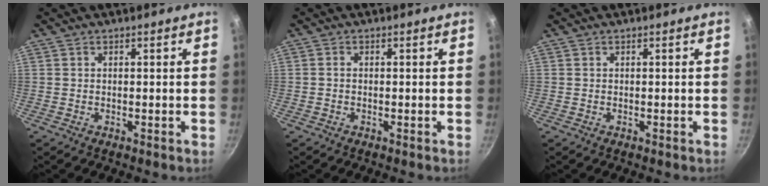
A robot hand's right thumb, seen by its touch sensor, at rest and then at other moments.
{"total": 0.6, "force": [-0.2, 0.4, 0.3], "torque": [-0.006, 0.004, -0.005]}
{"total": 0.0}